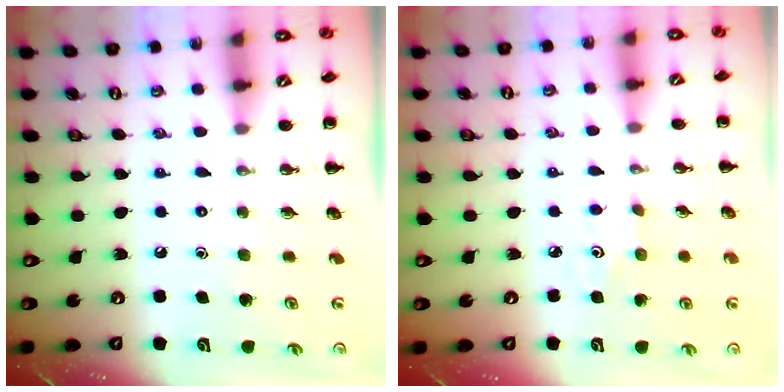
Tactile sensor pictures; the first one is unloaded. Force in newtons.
{"total": 2.2, "press": 2.1, "slide": 0.7}